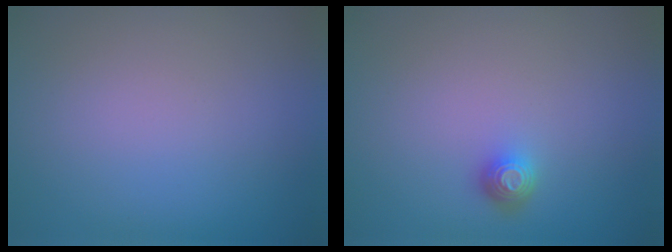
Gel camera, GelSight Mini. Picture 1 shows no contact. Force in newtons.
{"total": 1.6, "press": 1.1, "slide": 1.0}